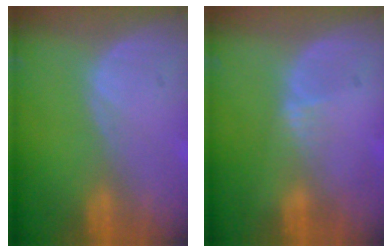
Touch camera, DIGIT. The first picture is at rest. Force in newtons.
{"total": 1.4, "press": 1.1, "slide": 0.8}